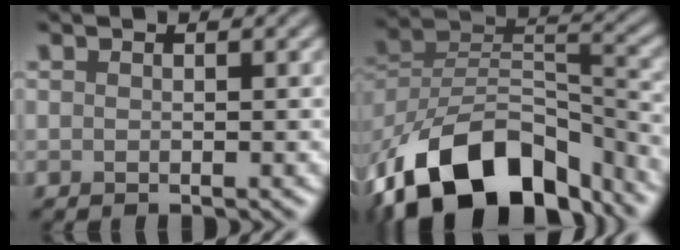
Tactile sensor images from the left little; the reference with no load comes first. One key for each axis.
{"total": 14.5, "fx": -8.9, "fy": 8.3, "fz": 7.9, "tx": -0.152, "ty": 0.011, "tz": -0.161}